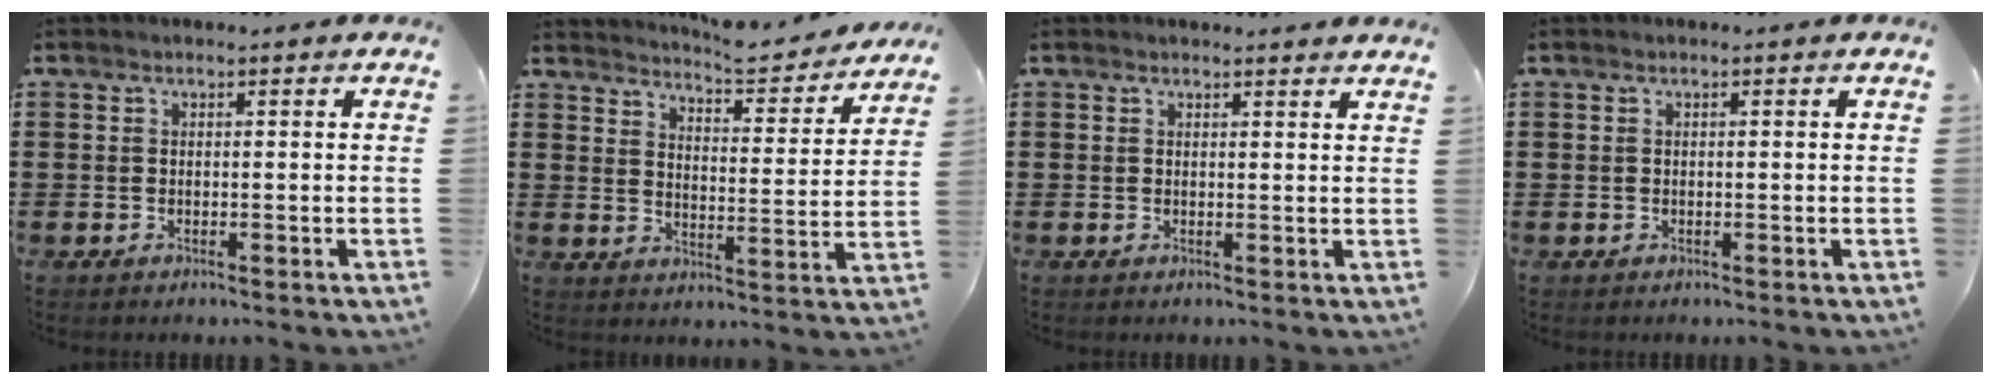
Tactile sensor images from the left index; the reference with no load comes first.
{"total": 5.4, "force": [5.4, -0.1, 0.9], "torque": [-0.031, -0.042, 0.089]}
{"total": 1.4, "force": [1.3, -0.1, 0.2], "torque": [0.001, -0.005, 0.025]}
{"total": 0.0}